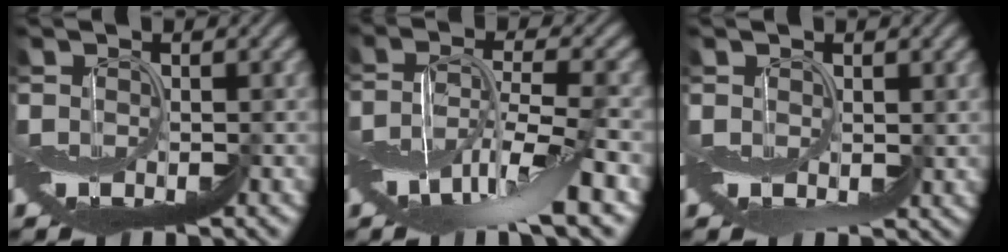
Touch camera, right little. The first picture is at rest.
{"total": 7.5, "force": [-3.1, 2.5, 6.3], "torque": [-0.121, 0.002, -0.063]}
{"total": 1.3, "force": [0.5, 1.0, 0.7], "torque": [-0.008, -0.002, 0.009]}